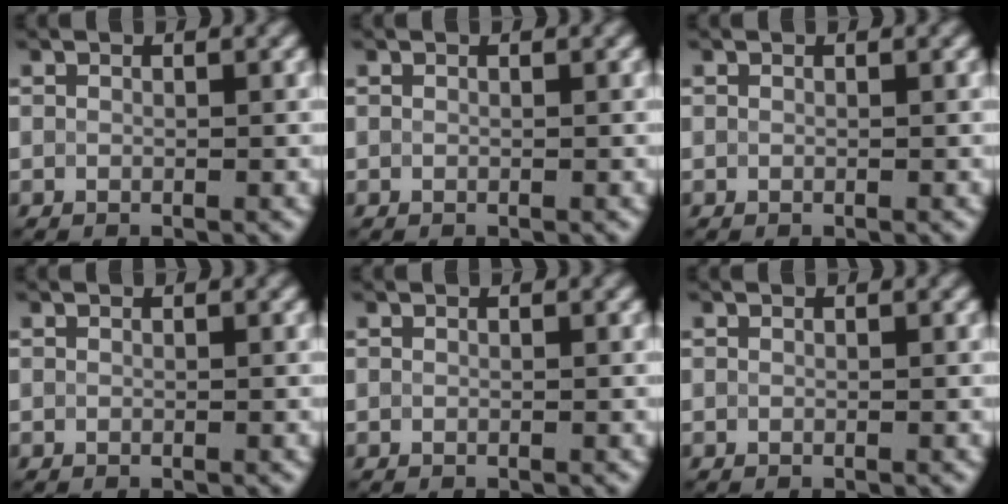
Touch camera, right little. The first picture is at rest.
{"total": 0.0}
{"total": 0.0}
{"total": 0.0}
{"total": 0.0}
{"total": 0.0}